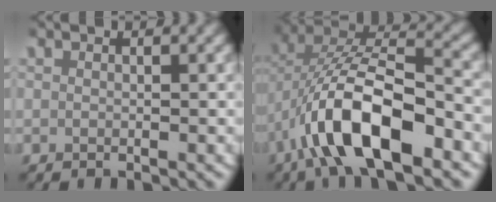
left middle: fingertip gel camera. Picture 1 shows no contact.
{"total": 9.9, "force": [-2.4, 5.4, 8.0], "torque": [-0.155, -0.017, -0.038]}